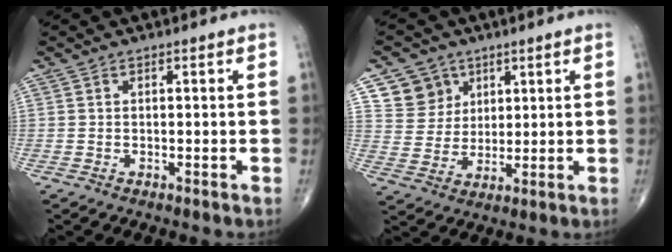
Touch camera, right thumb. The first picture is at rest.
{"total": 7.8, "force": [4.0, 6.5, 1.1], "torque": [0.012, -0.027, 0.081]}